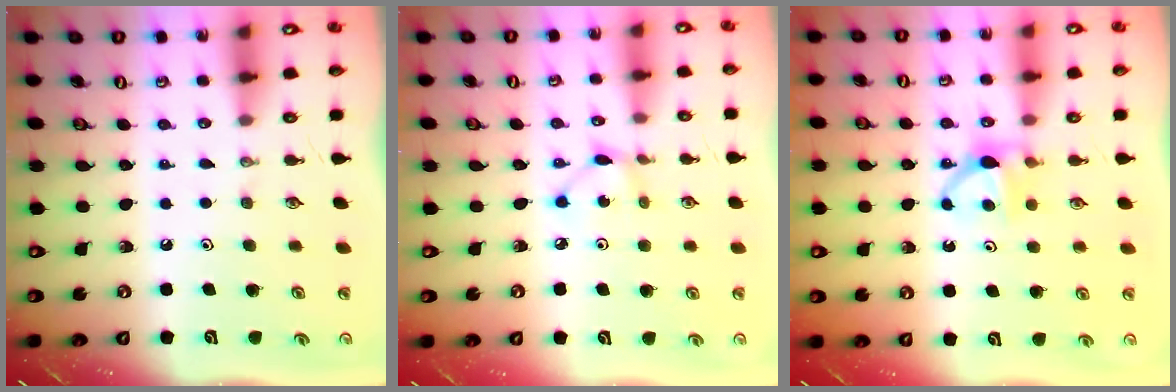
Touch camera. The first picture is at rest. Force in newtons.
{"total": 2.8, "press": 2.8, "slide": 0.2}
{"total": 5.3, "press": 5.2, "slide": 0.8}